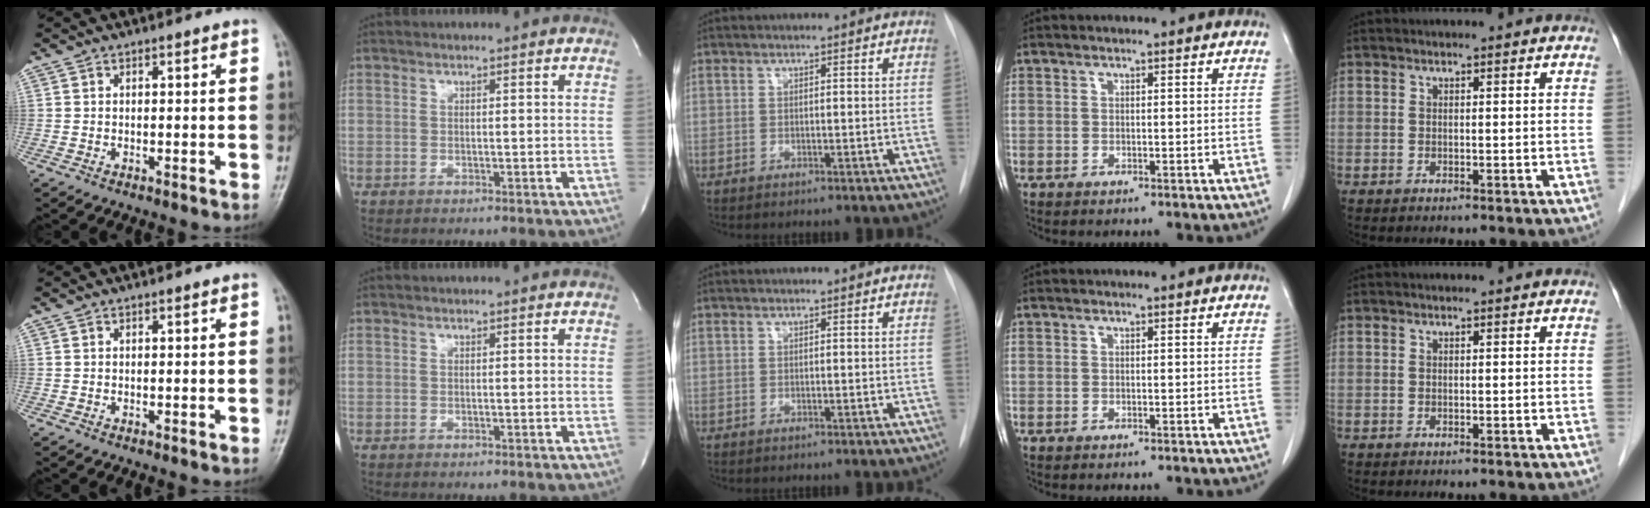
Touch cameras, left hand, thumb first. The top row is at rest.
{}